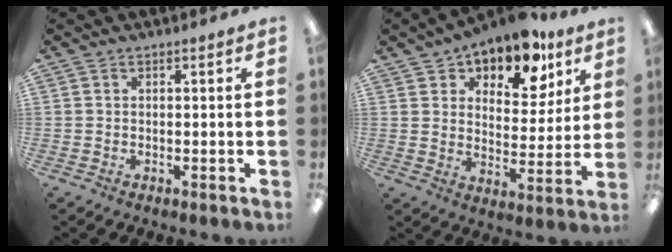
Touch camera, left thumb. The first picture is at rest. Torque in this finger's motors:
{"motor_torque": [0.07, 0.56, -0.02, -0.12, 0.10]}